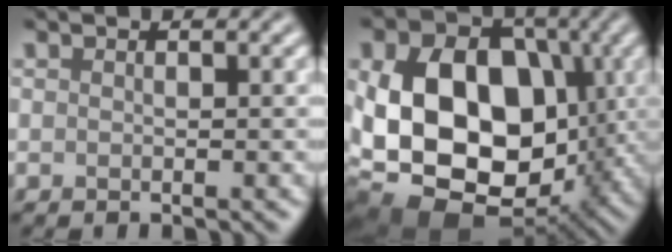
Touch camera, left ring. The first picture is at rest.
{"total": 17.3, "force": [-2.0, 12.4, 11.9], "torque": [-0.202, -0.006, -0.028]}